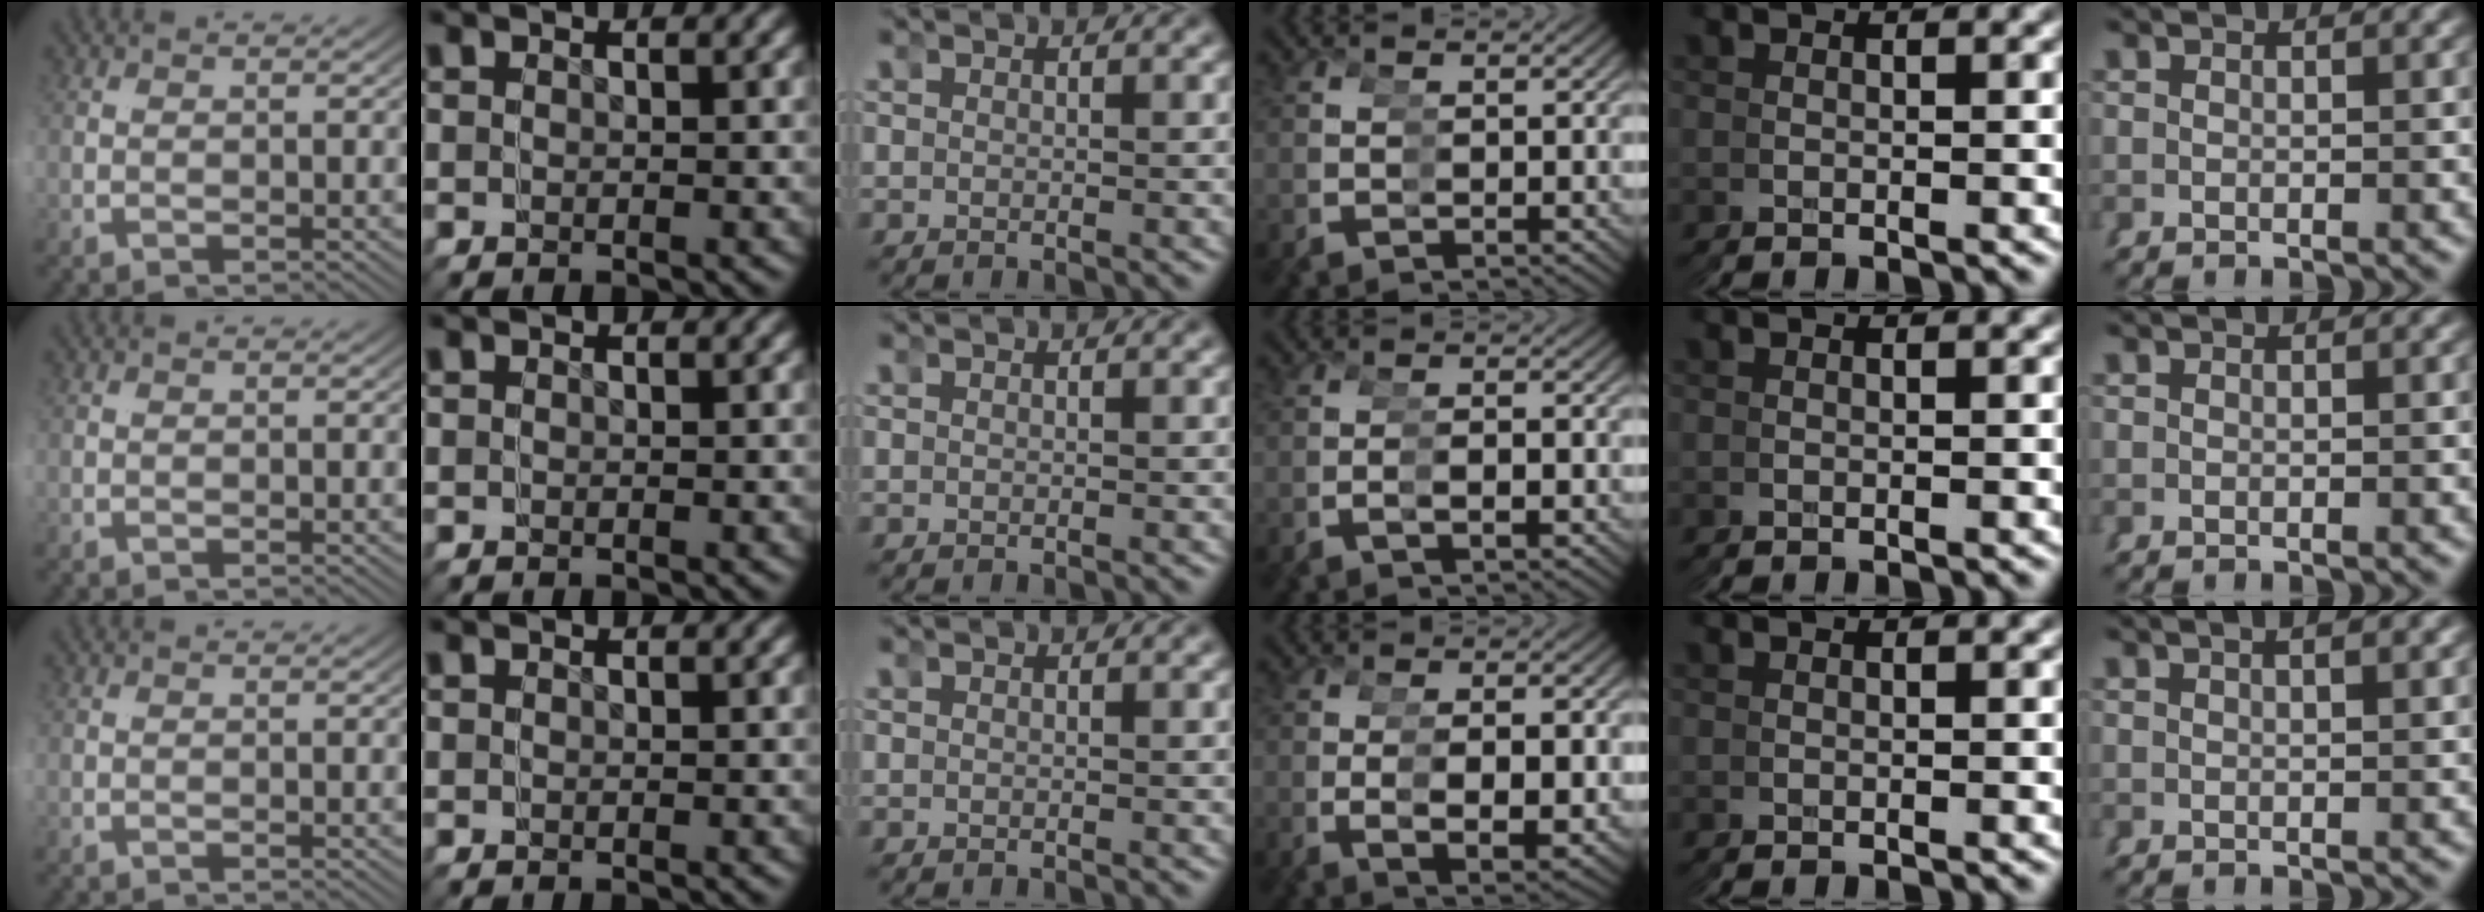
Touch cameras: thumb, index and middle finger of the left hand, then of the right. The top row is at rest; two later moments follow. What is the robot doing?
{"motion": "grasp_and_lifting", "object": "bandage"}